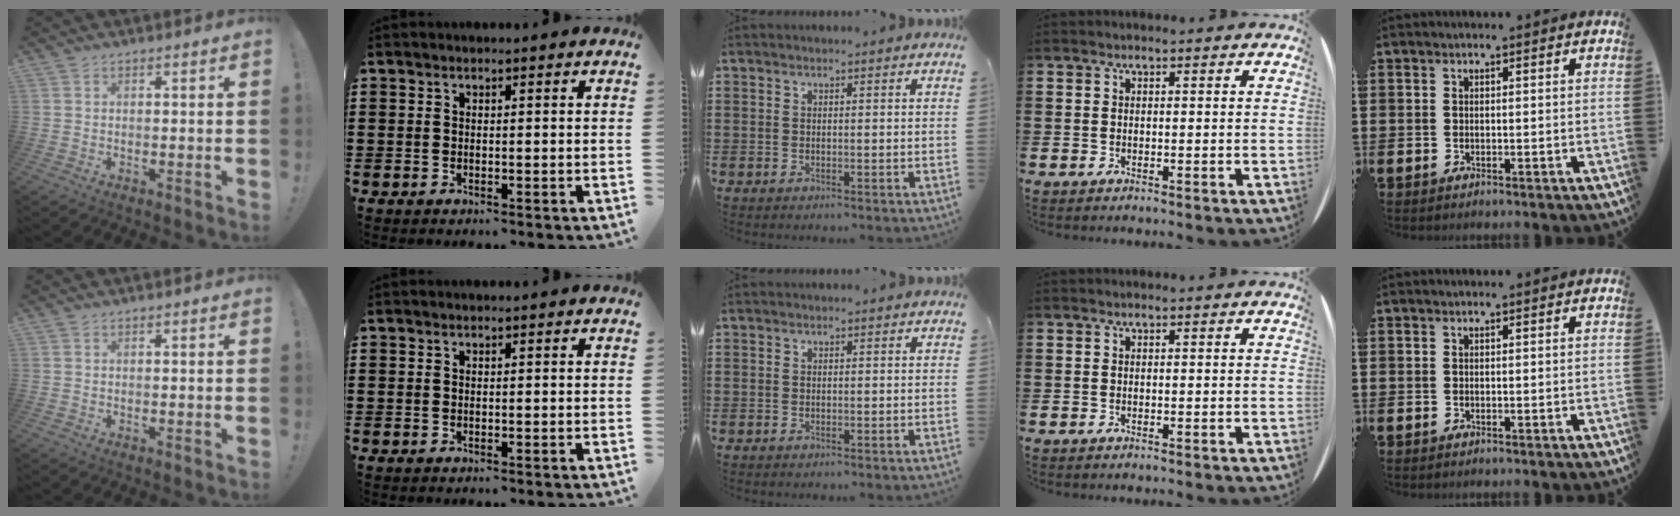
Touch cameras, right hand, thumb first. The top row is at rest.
{}